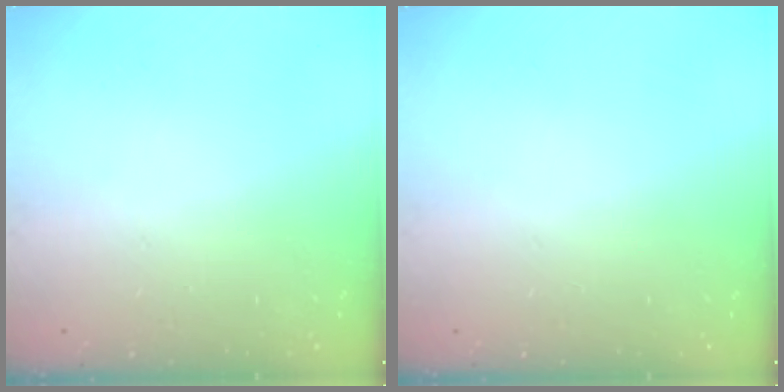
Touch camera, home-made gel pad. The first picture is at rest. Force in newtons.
{"total": 0.0}